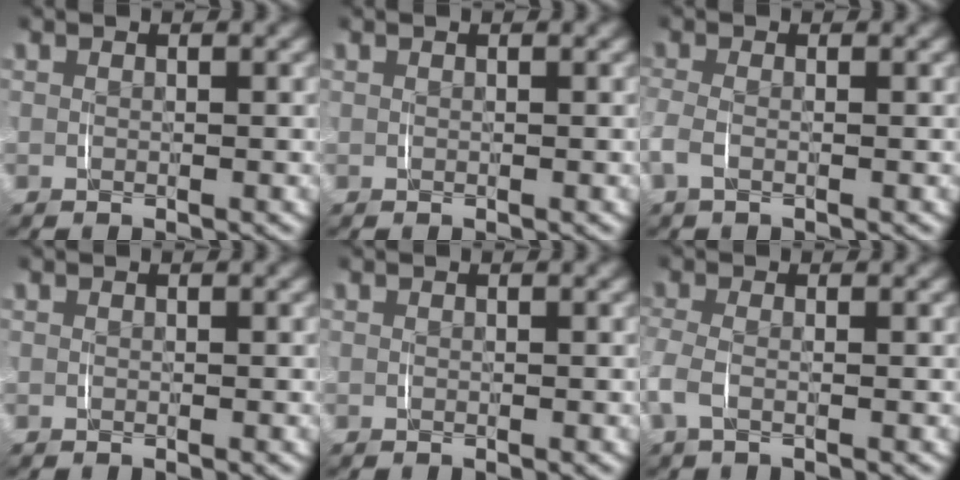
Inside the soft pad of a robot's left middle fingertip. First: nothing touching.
{"total": 0.0}
{"total": 2.2, "force": [-0.8, 1.1, 1.7], "torque": [-0.059, -0.007, -0.015]}
{"total": 0.0}
{"total": 0.0}
{"total": 2.6, "force": [-0.7, 1.3, 2.1], "torque": [-0.070, -0.006, -0.014]}